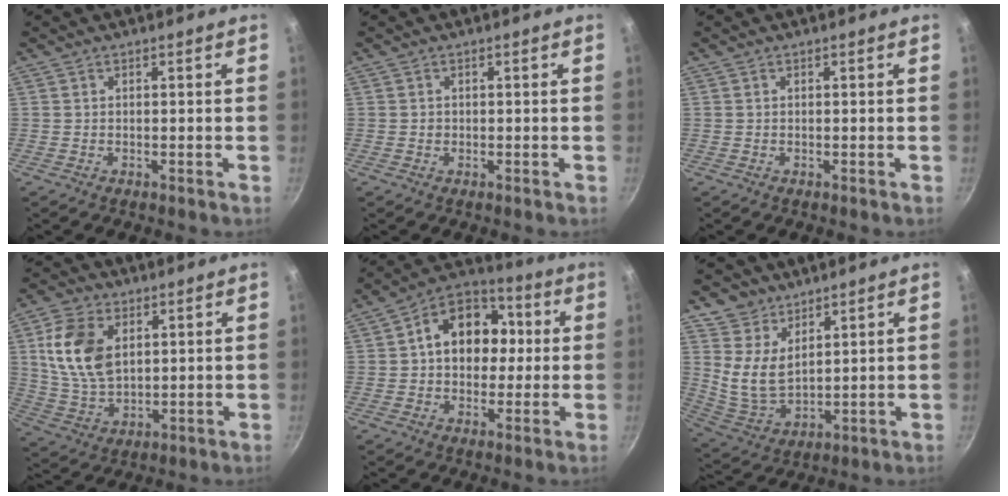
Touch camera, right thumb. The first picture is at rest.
{"total": 0.6, "force": [0.0, 0.6, 0.2], "torque": [0.000, 0.002, -0.001]}
{"total": 0.0}
{"total": 13.1, "force": [3.6, 8.4, 9.4], "torque": [-0.165, -0.017, 0.077]}
{"total": 14.4, "force": [1.5, 11.0, 9.2], "torque": [-0.093, 0.028, 0.005]}
{"total": 9.1, "force": [5.7, 6.0, 3.7], "torque": [-0.048, -0.043, 0.120]}